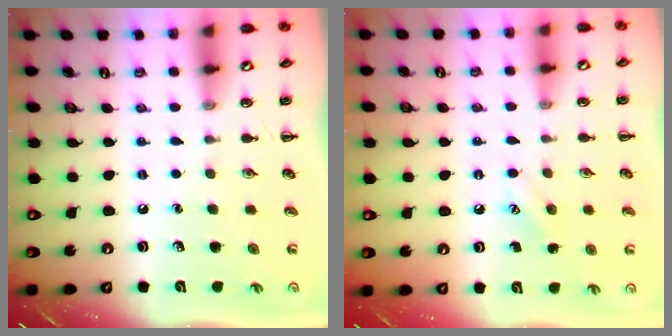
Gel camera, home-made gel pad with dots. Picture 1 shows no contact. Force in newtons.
{"total": 6.3, "press": 6.1, "slide": 1.7}